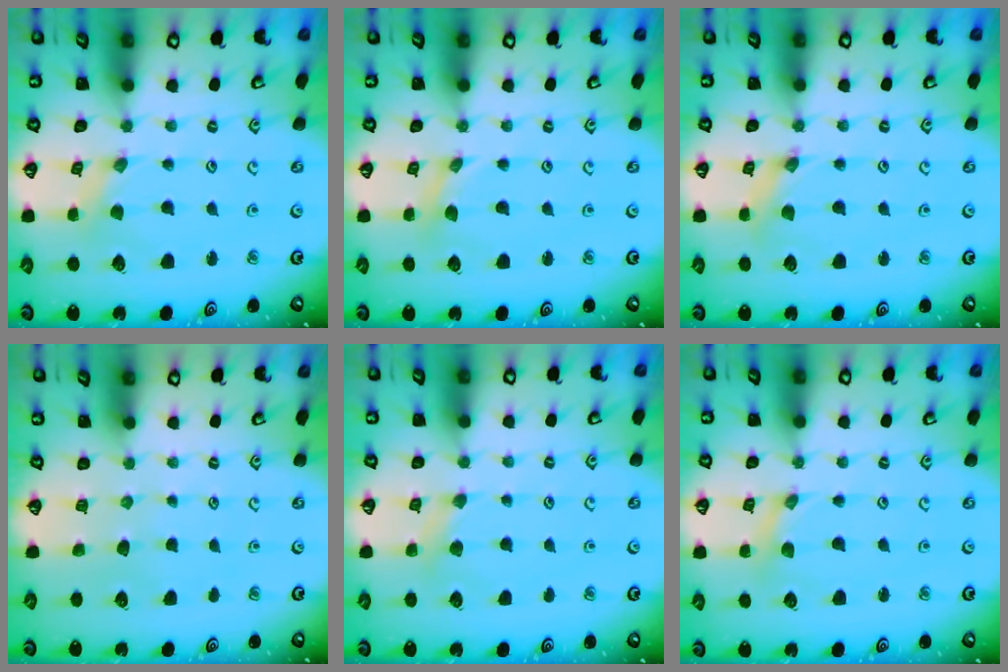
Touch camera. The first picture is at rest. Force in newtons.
{"total": 0.8, "press": 0.8, "slide": 0.2}
{"total": 0.8, "press": 0.8, "slide": 0.0}
{"total": 0.0}
{"total": 2.8, "press": 2.8, "slide": 0.6}
{"total": 0.5, "press": 0.5, "slide": 0.1}